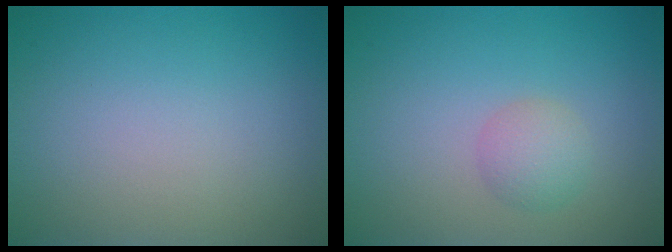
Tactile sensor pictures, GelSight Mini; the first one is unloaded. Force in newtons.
{"total": 1.9, "press": 1.9, "slide": 0.0}